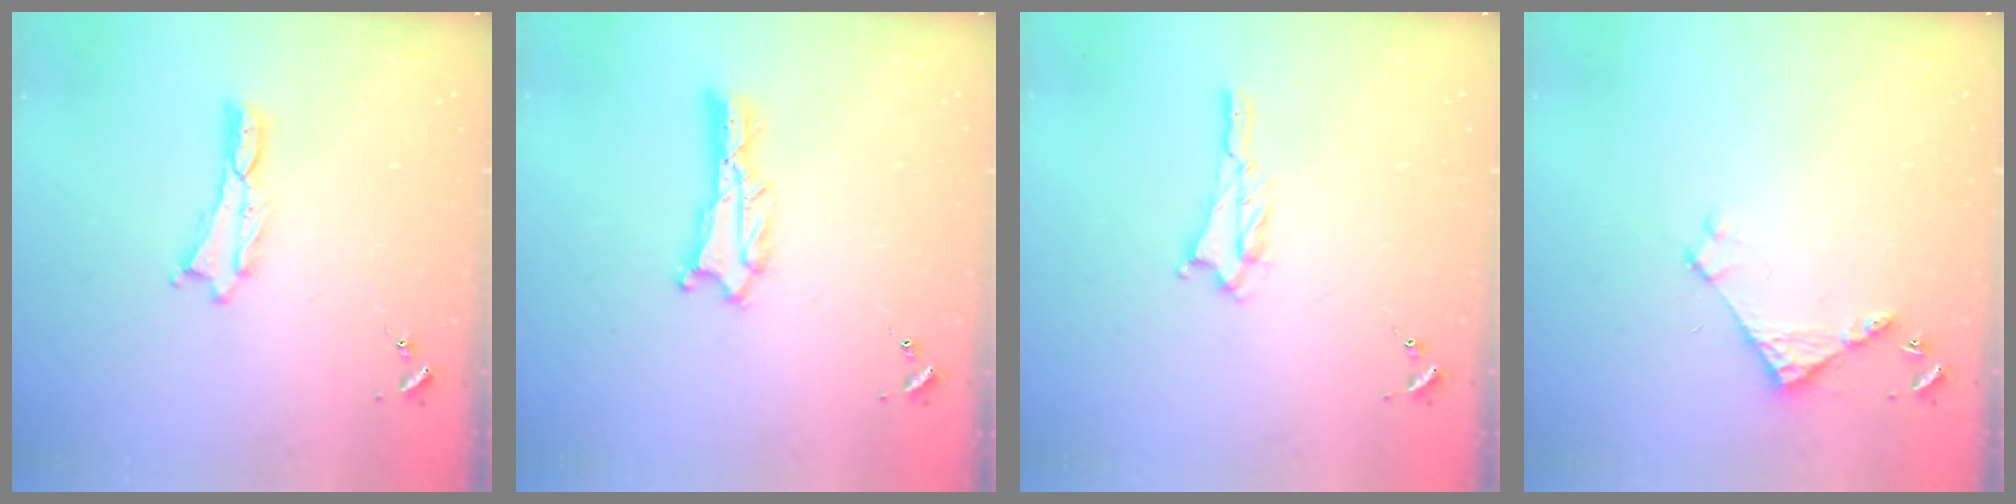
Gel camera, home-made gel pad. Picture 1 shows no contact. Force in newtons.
{"total": 0.7, "press": 0.7, "slide": 0.1}
{"total": 1.5, "press": 1.5, "slide": 0.3}
{"total": 3.8, "press": 3.8, "slide": 0.3}